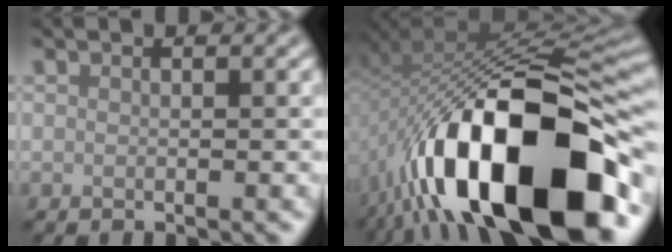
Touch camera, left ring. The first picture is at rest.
{"total": 17.9, "force": [-8.8, 7.2, 13.8], "torque": [-0.222, -0.003, -0.132]}